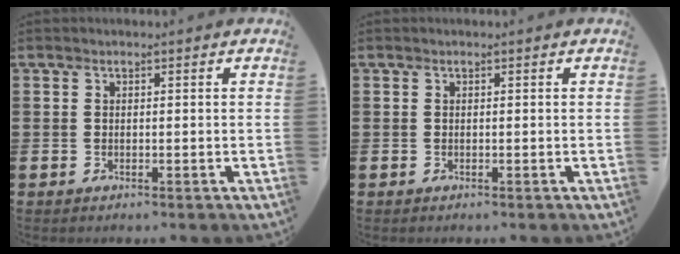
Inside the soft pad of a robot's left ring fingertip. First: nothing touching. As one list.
[{"total": 0.0}]